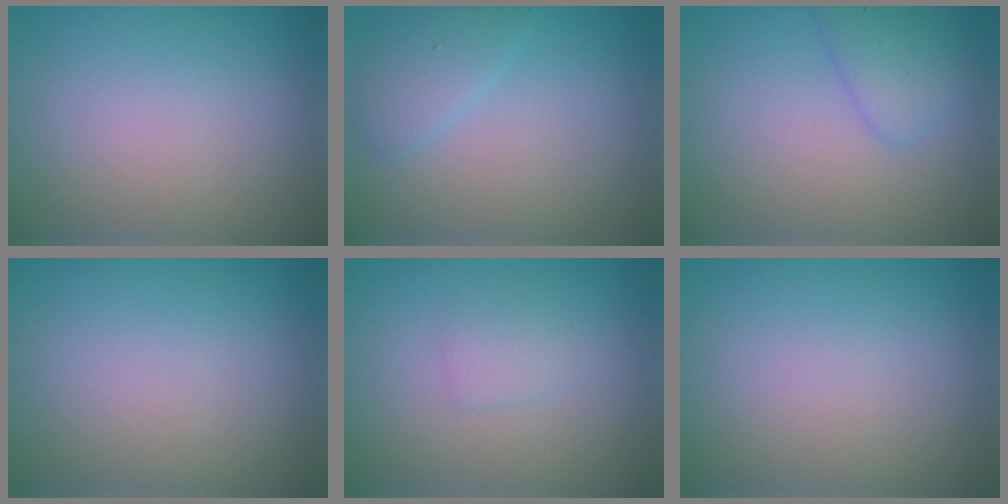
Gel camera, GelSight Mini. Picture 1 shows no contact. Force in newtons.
{"total": 1.9, "press": 1.9, "slide": 0.2}
{"total": 2.4, "press": 2.4, "slide": 0.2}
{"total": 0.0}
{"total": 1.2, "press": 1.2, "slide": 0.1}
{"total": 0.0}